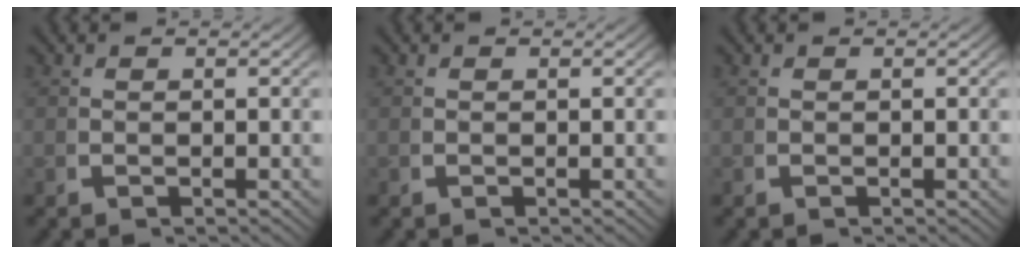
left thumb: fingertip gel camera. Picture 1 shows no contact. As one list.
[{"total": 0.0}, {"total": 0.0}]